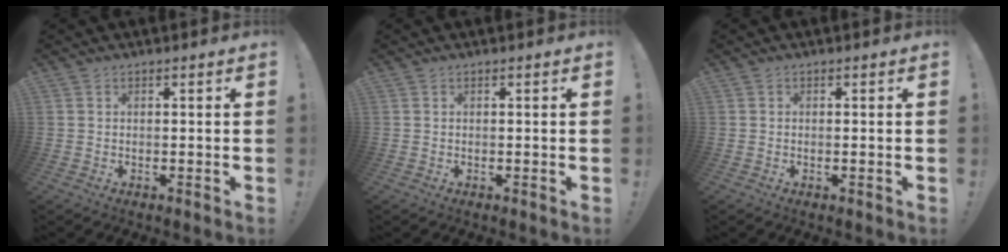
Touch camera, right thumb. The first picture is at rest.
{"total": 0.0}
{"total": 0.5, "force": [-0.2, -0.2, 0.5], "torque": [-0.006, -0.002, -0.003]}